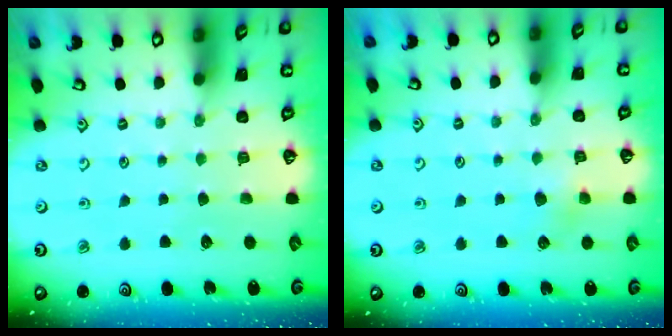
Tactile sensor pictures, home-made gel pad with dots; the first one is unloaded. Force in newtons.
{"total": 3.8, "press": 3.7, "slide": 0.7}